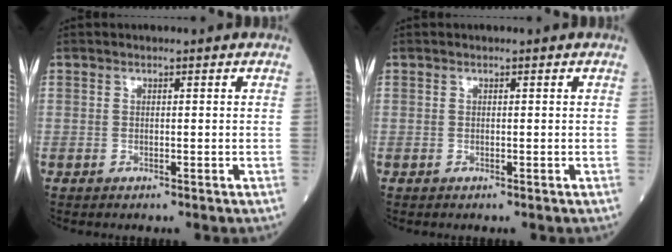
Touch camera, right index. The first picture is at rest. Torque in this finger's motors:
{"motor_torque": [0.00, 0.00, 0.00, 0.00]}